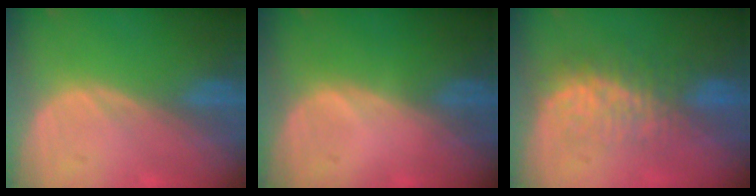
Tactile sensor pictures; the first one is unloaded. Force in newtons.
{"total": 0.5, "press": 0.1, "slide": 0.5}
{"total": 7.5, "press": 7.3, "slide": 1.7}